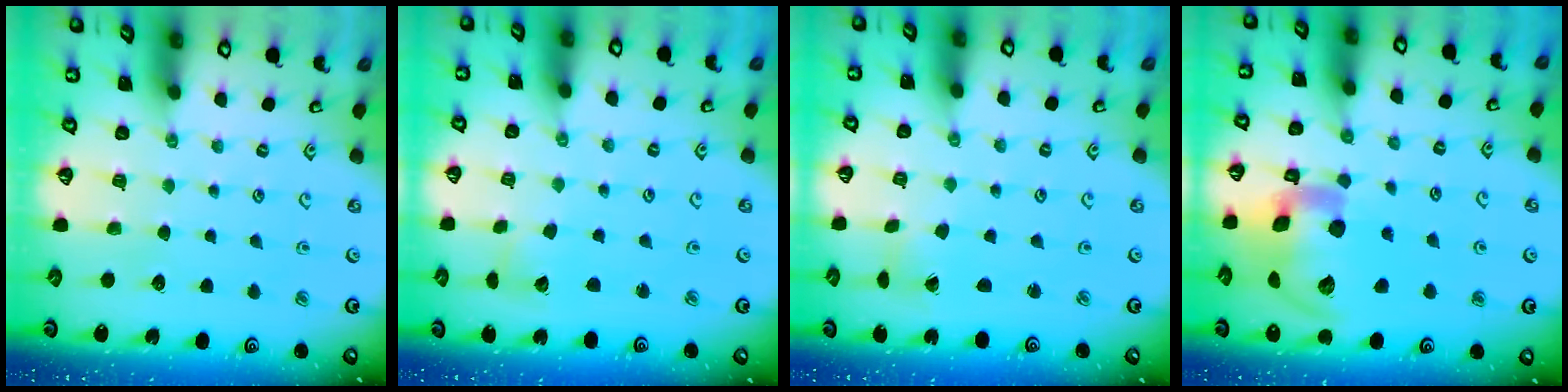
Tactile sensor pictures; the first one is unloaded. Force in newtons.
{"total": 2.6, "press": 2.6, "slide": 0.4}
{"total": 1.6, "press": 1.5, "slide": 0.1}
{"total": 20.7, "press": 20.4, "slide": 3.4}